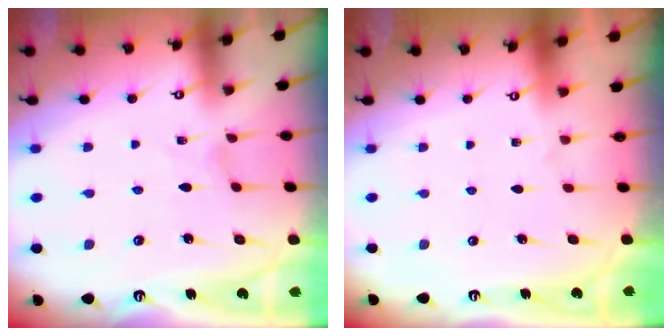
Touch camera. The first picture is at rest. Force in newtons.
{"total": 0.0}